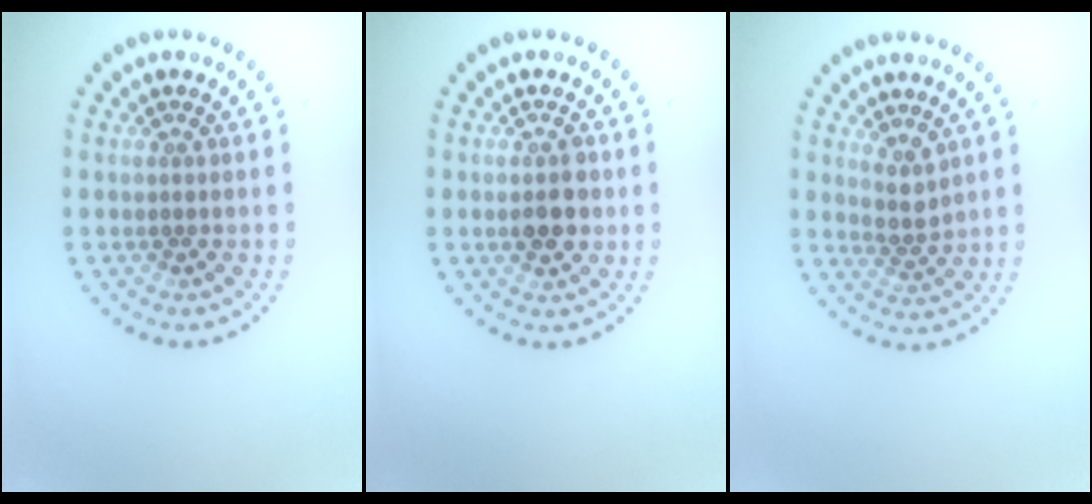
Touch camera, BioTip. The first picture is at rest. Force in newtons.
{"total": 3.0, "press": 3.0, "slide": 0.2}
{"total": 2.0, "press": 1.5, "slide": 1.3}